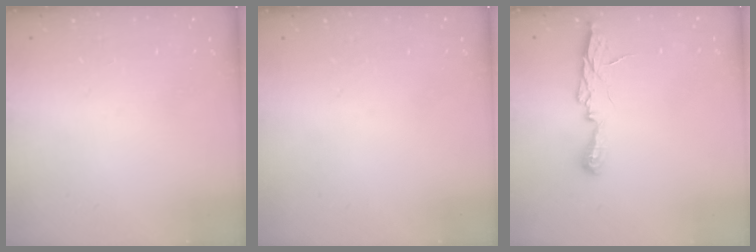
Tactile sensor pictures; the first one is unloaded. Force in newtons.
{"total": 0.0}
{"total": 7.0, "press": 7.0, "slide": 0.7}